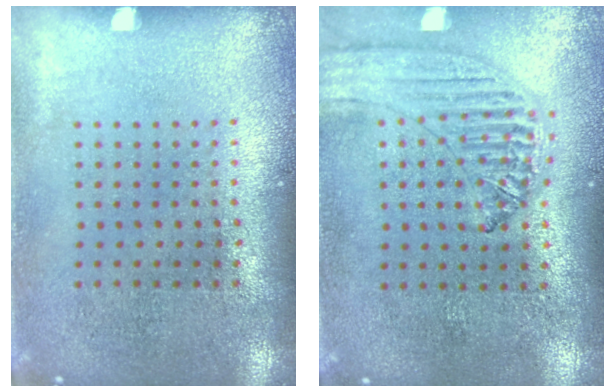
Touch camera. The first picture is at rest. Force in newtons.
{"total": 1.2, "press": 1.2, "slide": 0.1}